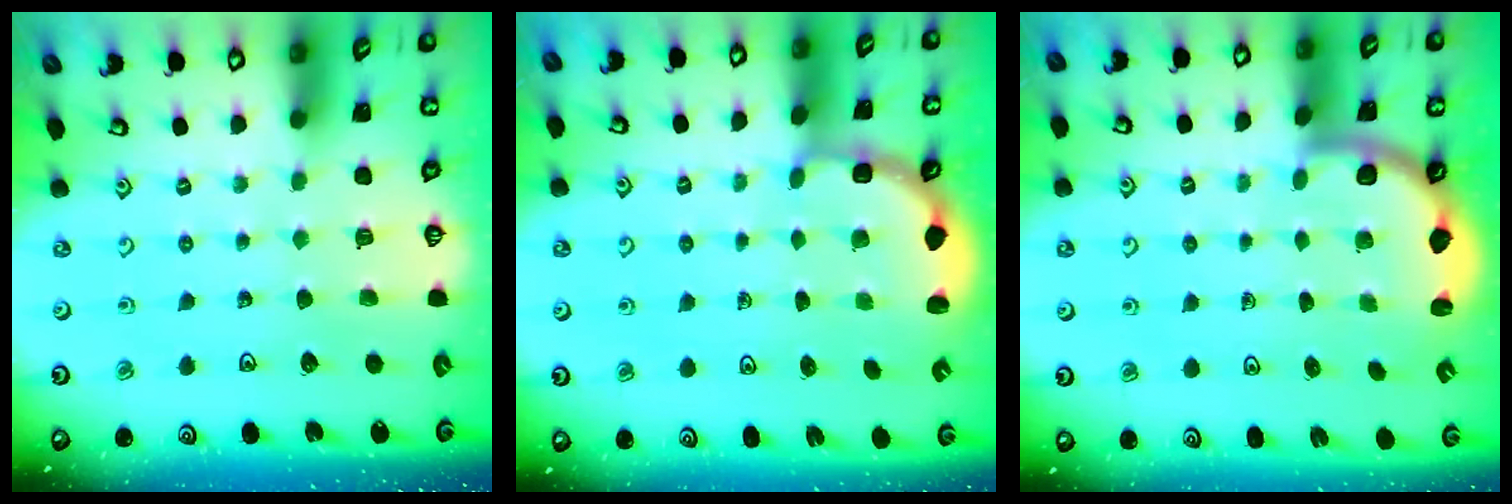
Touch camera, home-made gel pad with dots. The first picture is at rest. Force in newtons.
{"total": 3.1, "press": 2.5, "slide": 1.9}
{"total": 2.6, "press": 2.5, "slide": 0.6}